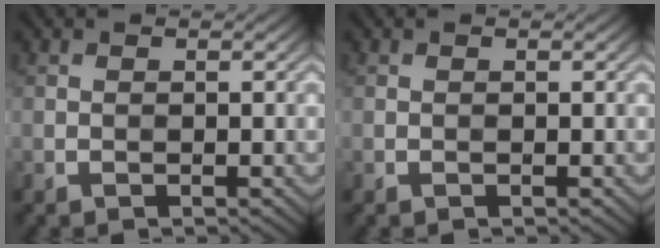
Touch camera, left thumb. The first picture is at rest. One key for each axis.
{"total": 0.0}